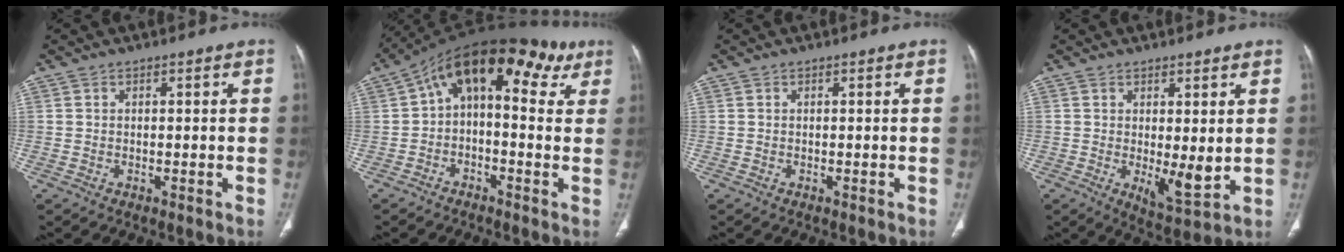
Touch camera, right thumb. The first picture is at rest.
{"total": 16.6, "force": [5.4, 8.6, 13.2], "torque": [-0.147, 0.044, 0.063]}
{"total": 0.0}
{"total": 6.2, "force": [0.4, 2.2, 5.8], "torque": [-0.084, -0.023, 0.014]}